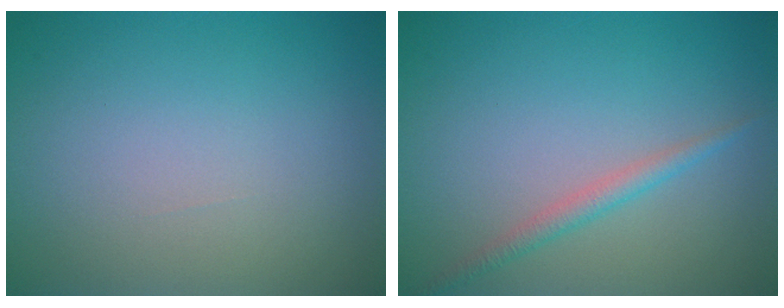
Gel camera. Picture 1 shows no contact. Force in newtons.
{"total": 1.6, "press": 1.6, "slide": 0.1}